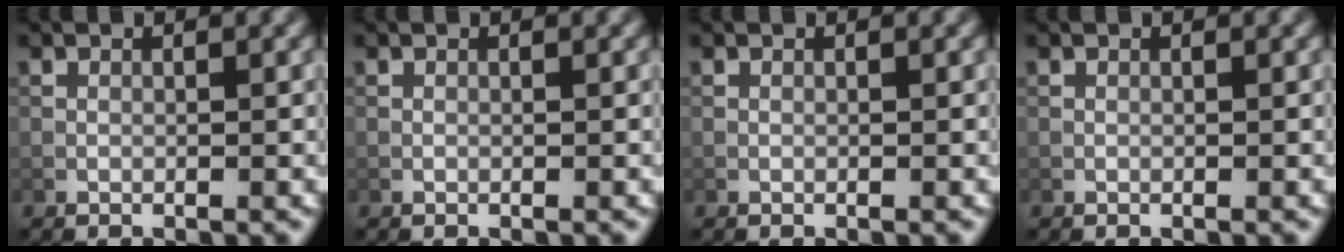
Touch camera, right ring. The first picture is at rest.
{"total": 0.0}
{"total": 0.0}
{"total": 0.0}